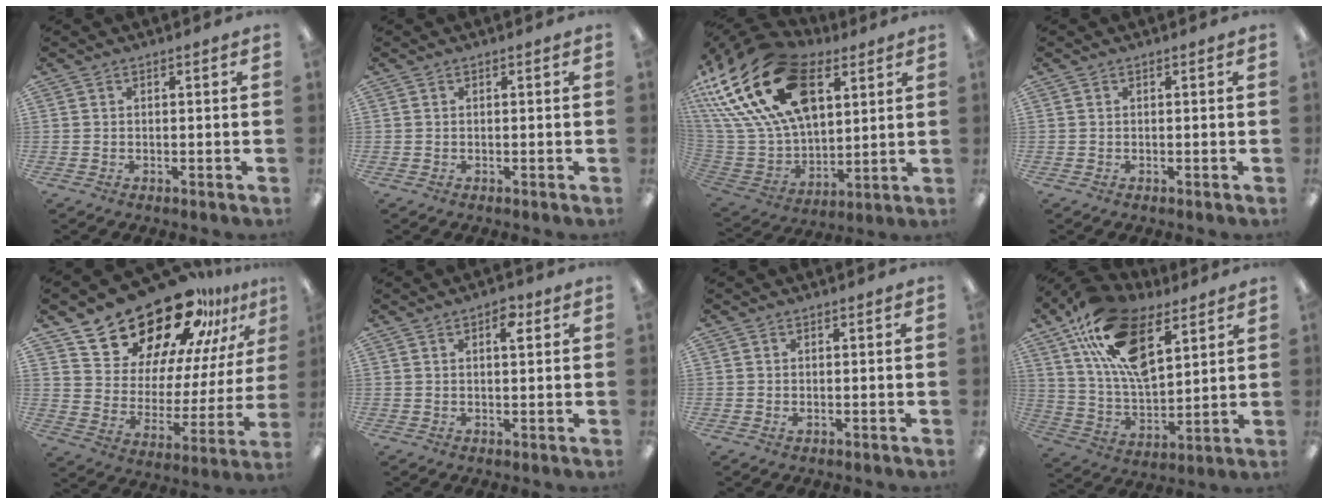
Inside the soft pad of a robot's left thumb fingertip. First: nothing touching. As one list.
[{"total": 0.0}, {"total": 30.9, "force": [13.9, 18.0, 20.9], "torque": [-0.435, -0.060, 0.253]}, {"total": 0.0}, {"total": 24.6, "force": [20.1, 10.7, 9.3], "torque": [-0.157, -0.143, 0.357]}, {"total": 3.8, "force": [2.1, 1.7, 2.8], "torque": [-0.028, -0.007, 0.027]}, {"total": 0.7, "force": [0.0, 0.5, 0.5], "torque": [0.000, -0.001, -0.002]}, {"total": 20.9, "force": [10.5, 11.1, 14.2], "torque": [-0.258, -0.031, 0.189]}]